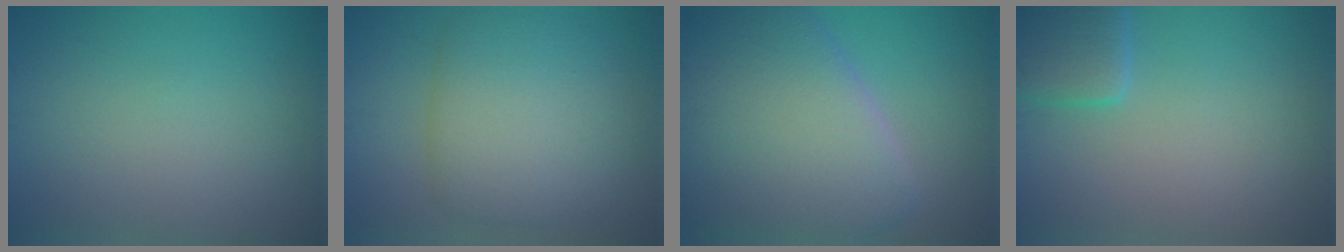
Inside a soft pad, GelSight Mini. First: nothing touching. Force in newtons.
{"total": 7.2, "press": 7.1, "slide": 0.2}
{"total": 12.1, "press": 12.0, "slide": 1.0}
{"total": 3.4, "press": 3.4, "slide": 0.3}